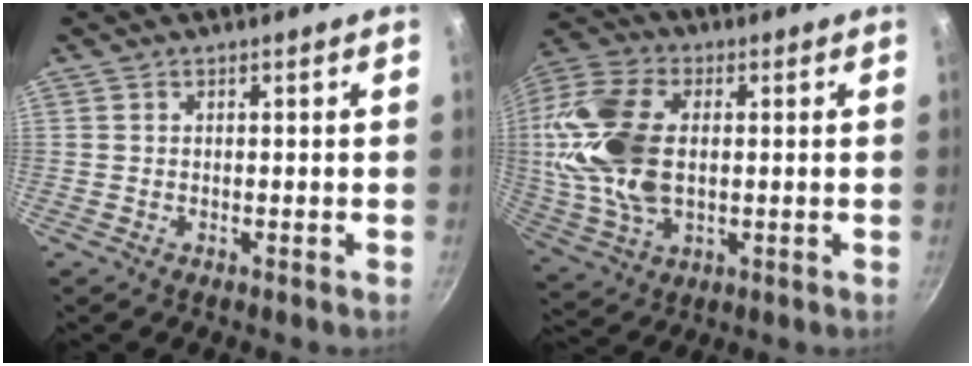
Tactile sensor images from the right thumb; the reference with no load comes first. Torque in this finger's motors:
{"motor_torque": [1.26, 3.75, 2.14, -0.43, 0.25]}